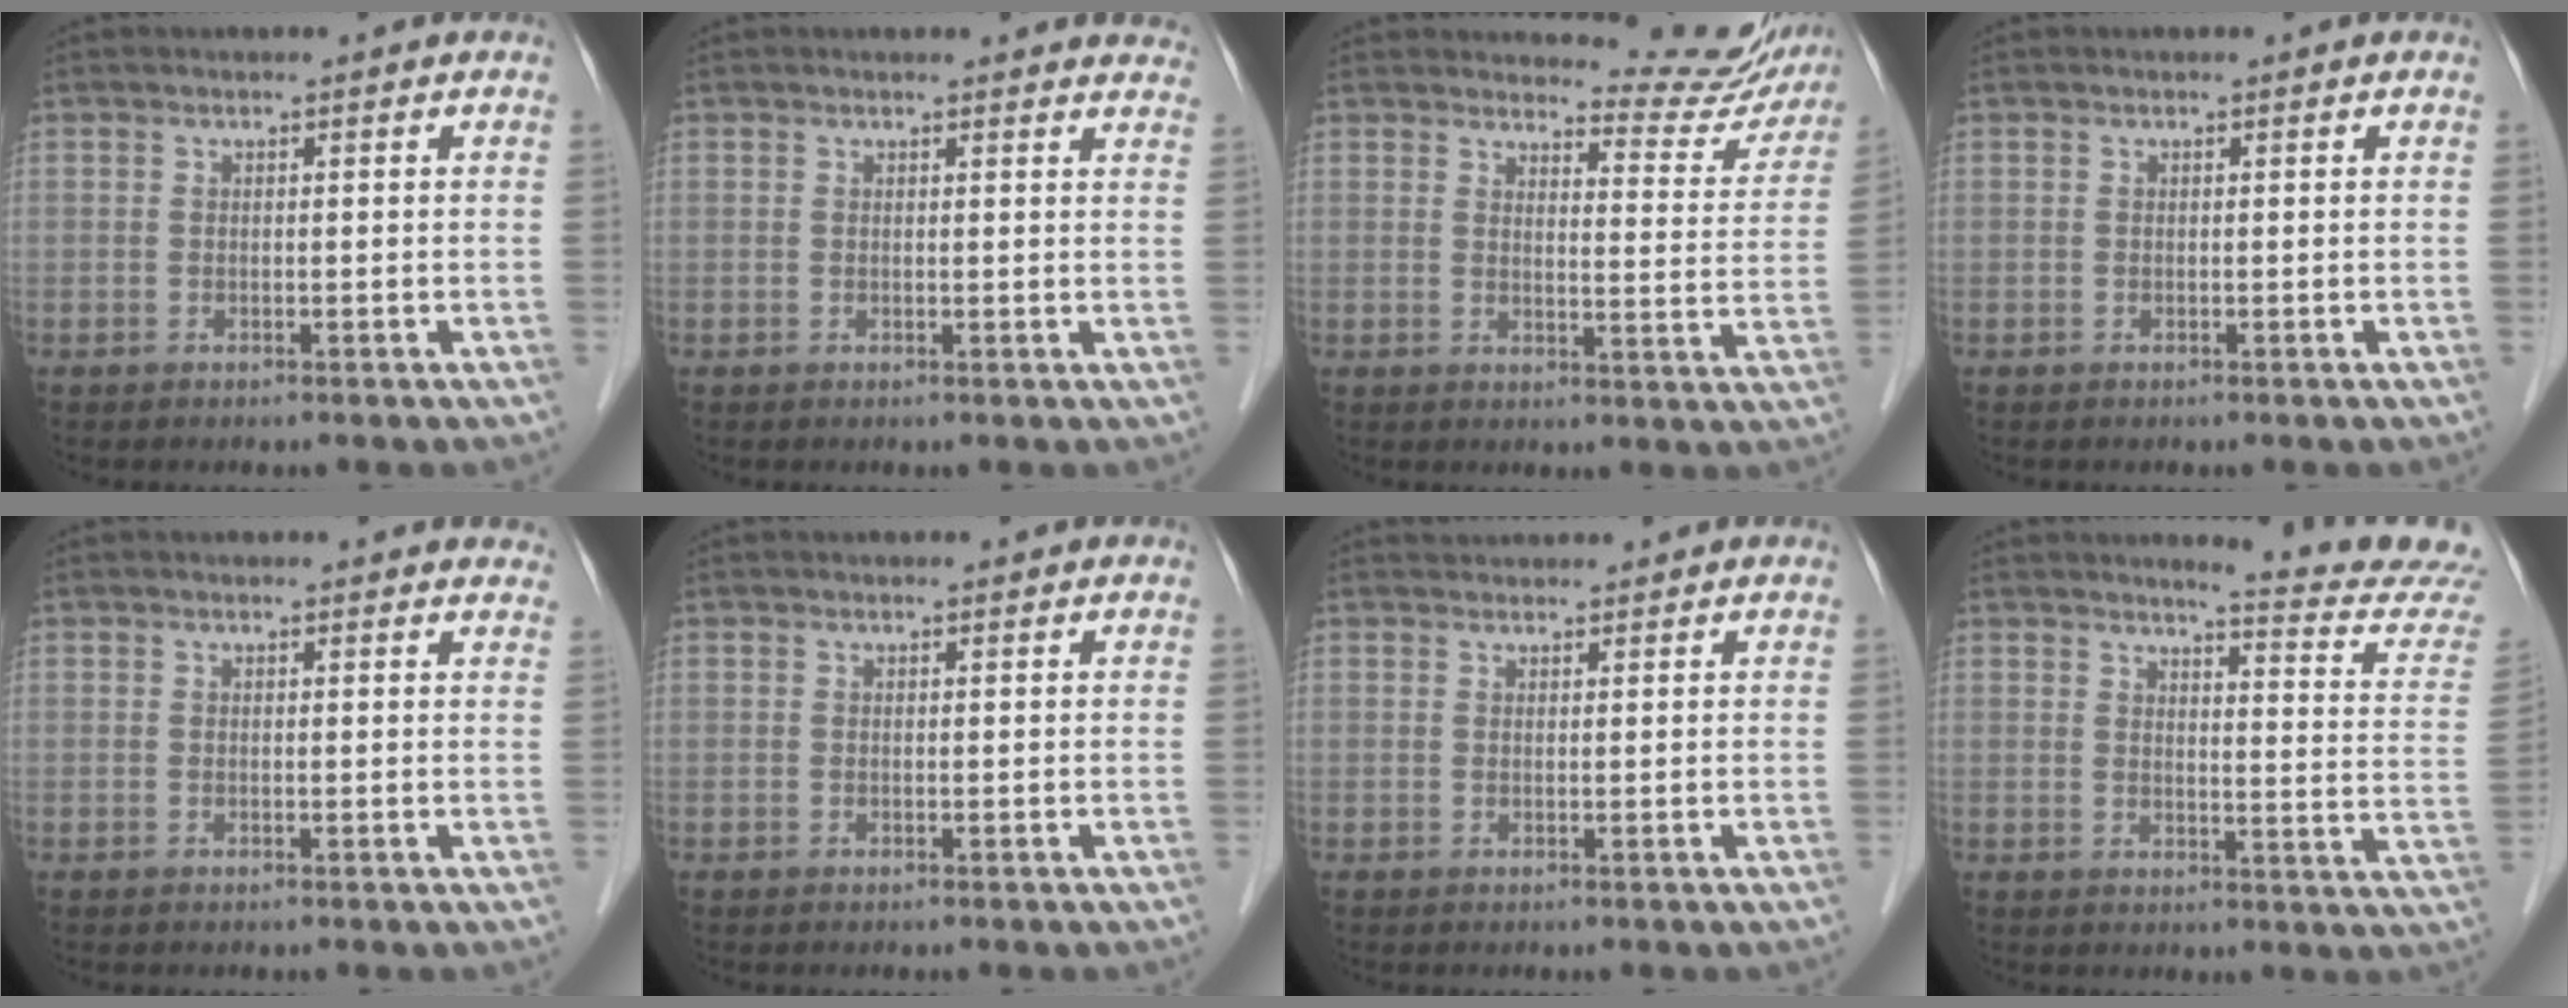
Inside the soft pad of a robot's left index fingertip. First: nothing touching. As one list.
[{"total": 9.2, "force": [8.9, 1.9, 1.6], "torque": [0.012, -0.002, 0.070]}, {"total": 12.8, "force": [12.6, 2.0, 1.0], "torque": [0.005, -0.064, 0.129]}, {"total": 0.0}, {"total": 7.0, "force": [6.7, 1.5, 1.4], "torque": [0.002, 0.003, 0.050]}, {"total": 1.2, "force": [1.1, 0.1, 0.1], "torque": [-0.011, 0.003, 0.014]}, {"total": 3.0, "force": [2.9, 0.6, 0.2], "torque": [-0.006, 0.028, 0.042]}, {"total": 13.0, "force": [12.6, -1.8, 2.5], "torque": [-0.031, -0.099, 0.135]}]